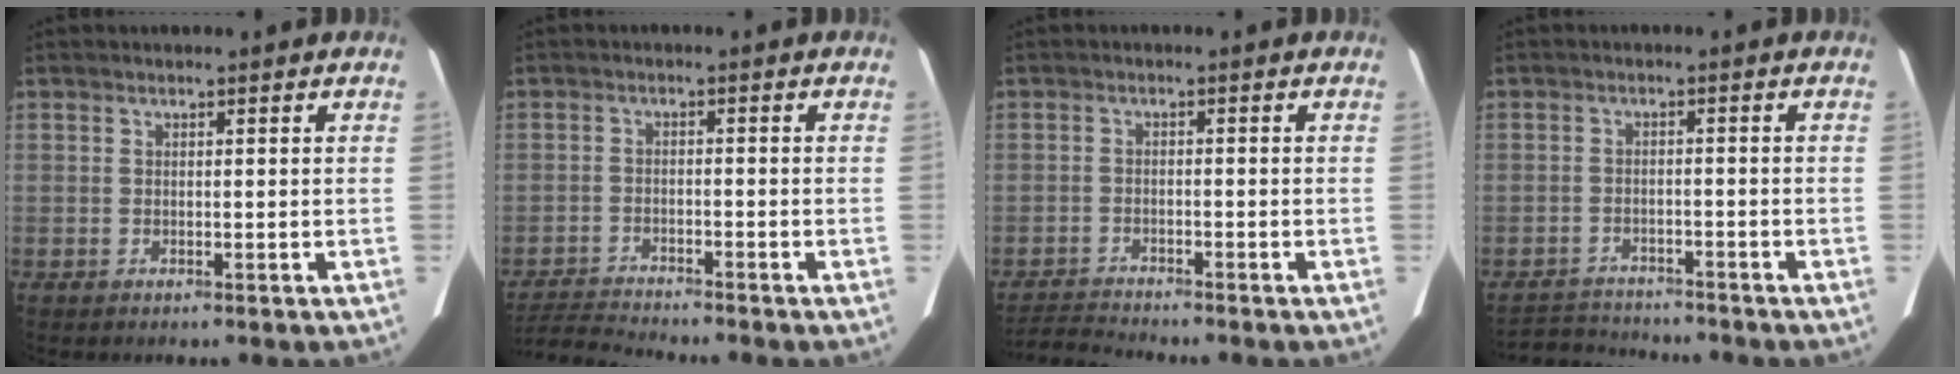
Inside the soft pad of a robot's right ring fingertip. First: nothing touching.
{"total": 6.3, "force": [-6.2, -0.9, 0.5], "torque": [-0.016, -0.011, -0.109]}
{"total": 4.2, "force": [-4.0, -1.0, -0.1], "torque": [-0.006, -0.017, -0.073]}
{"total": 7.3, "force": [-7.1, 0.9, 0.9], "torque": [-0.024, 0.002, -0.111]}